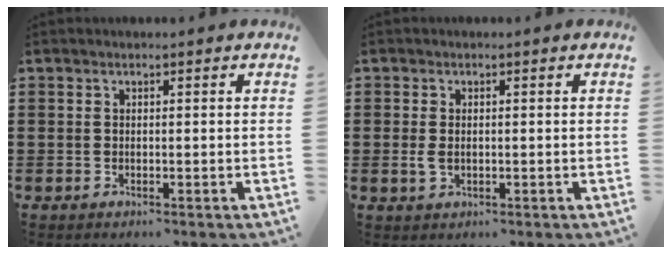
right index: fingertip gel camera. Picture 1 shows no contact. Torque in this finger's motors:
{"motor_torque": [0.65, 0.88, 0.19, 0.01]}